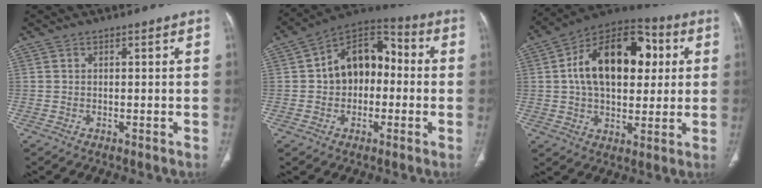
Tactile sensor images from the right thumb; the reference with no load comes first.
{"total": 13.6, "force": [0.2, 9.5, 9.7], "torque": [-0.113, 0.041, -0.012]}
{"total": 21.5, "force": [4.2, 12.9, 16.6], "torque": [-0.236, 0.020, 0.058]}